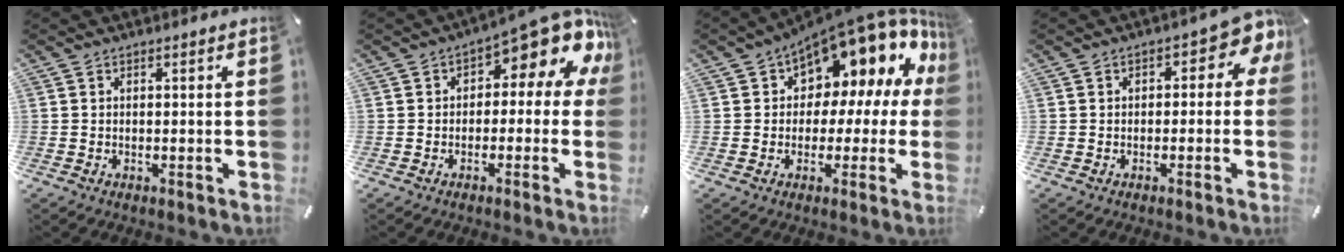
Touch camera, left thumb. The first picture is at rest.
{"total": 11.0, "force": [6.0, 3.9, 8.3], "torque": [-0.111, -0.055, 0.098]}
{"total": 14.3, "force": [8.6, 7.3, 8.8], "torque": [-0.123, -0.084, 0.142]}
{"total": 5.3, "force": [1.2, 3.5, 3.8], "torque": [-0.046, -0.006, 0.013]}